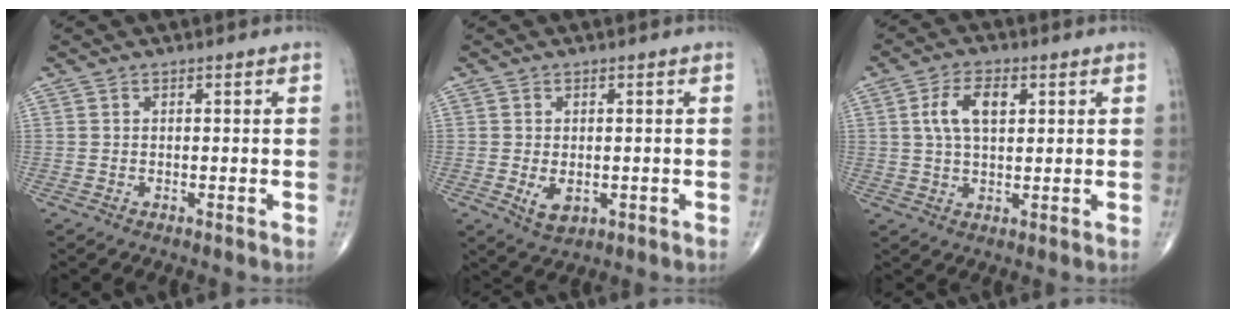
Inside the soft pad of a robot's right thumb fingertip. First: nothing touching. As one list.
[{"total": 4.0, "force": [-0.9, 2.5, 3.0], "torque": [-0.041, -0.006, -0.005]}, {"total": 7.2, "force": [2.0, 3.8, 5.8], "torque": [-0.104, 0.005, 0.037]}]